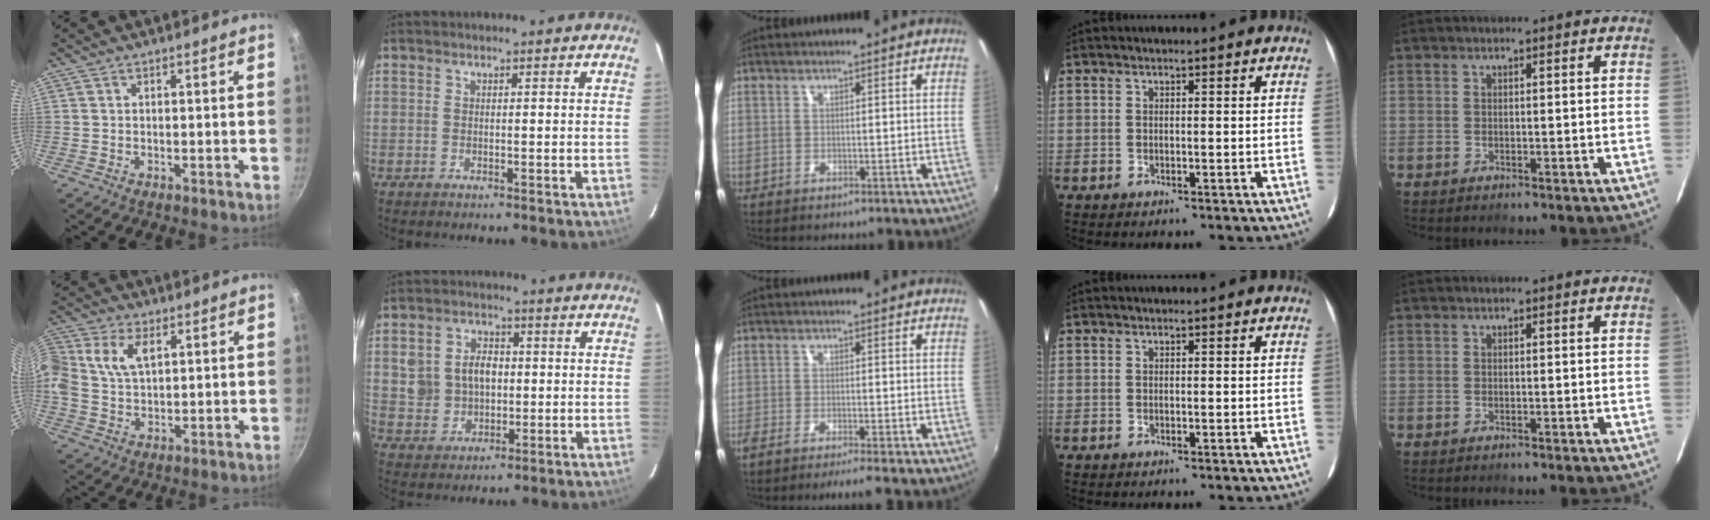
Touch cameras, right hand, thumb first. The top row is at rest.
{"thumb": {"total": 11.1, "force": [3.3, 7.5, 7.5], "torque": [-0.156, 0.018, 0.055]}, "index": {"total": 8.2, "force": [0.8, 7.1, 4.1], "torque": [-0.092, 0.023, 0.027]}, "middle": {"total": 4.0, "force": [-3.4, -0.5, 2.0], "torque": [-0.051, -0.016, -0.064]}}